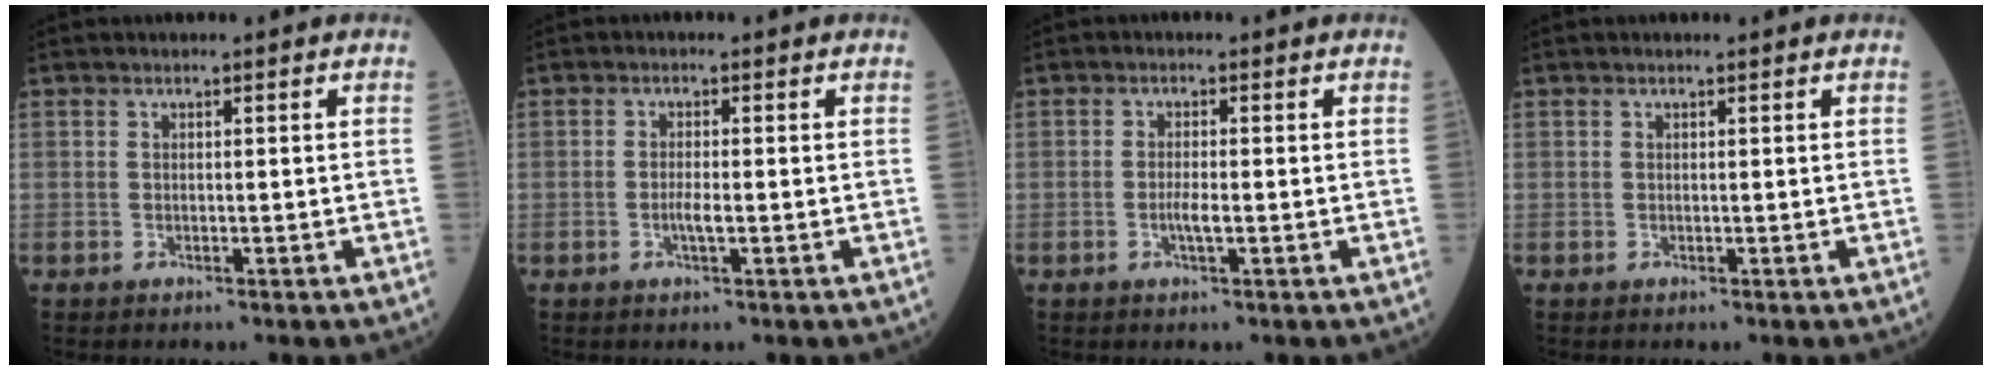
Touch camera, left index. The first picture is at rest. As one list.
[{"total": 1.8, "force": [-0.5, 0.3, 1.7], "torque": [-0.034, 0.000, -0.009]}, {"total": 2.0, "force": [-0.5, 0.3, 1.9], "torque": [-0.038, 0.000, -0.010]}, {"total": 0.0}]